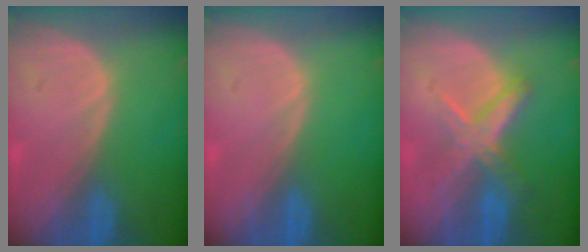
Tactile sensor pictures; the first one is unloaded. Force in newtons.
{"total": 0.0}
{"total": 6.5, "press": 5.8, "slide": 3.0}